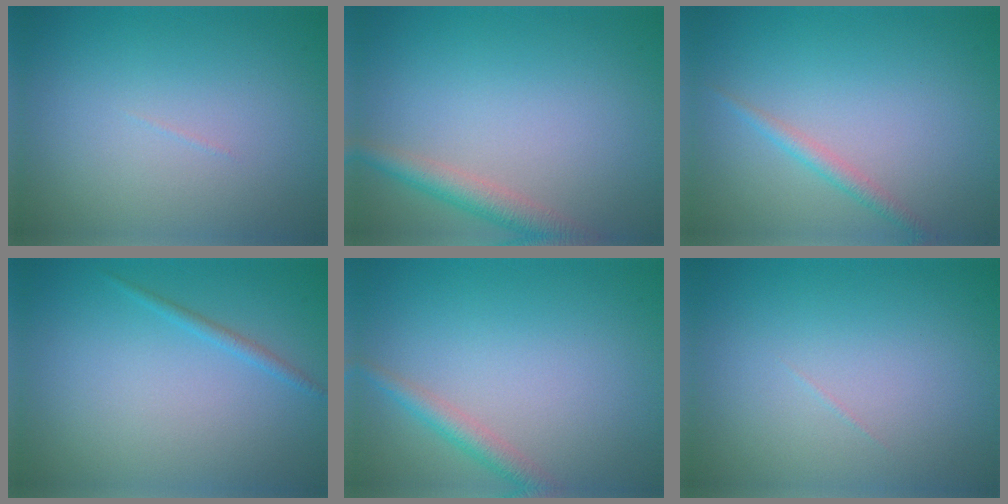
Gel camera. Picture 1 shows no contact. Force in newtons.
{"total": 3.0, "press": 2.9, "slide": 0.1}
{"total": 1.4, "press": 1.4, "slide": 0.0}
{"total": 0.9, "press": 0.9, "slide": 0.1}
{"total": 2.2, "press": 2.2, "slide": 0.0}
{"total": 0.0}